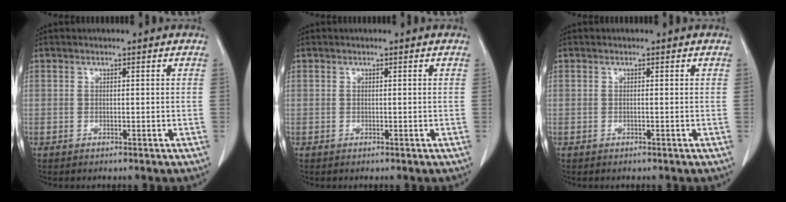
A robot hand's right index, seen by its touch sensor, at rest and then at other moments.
{"total": 0.0}
{"total": 0.0}